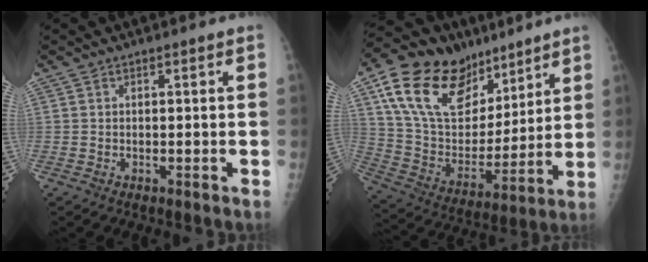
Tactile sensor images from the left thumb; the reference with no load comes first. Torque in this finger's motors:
{"motor_torque": [0.58, 0.50, 1.53, -1.22, 0.34]}